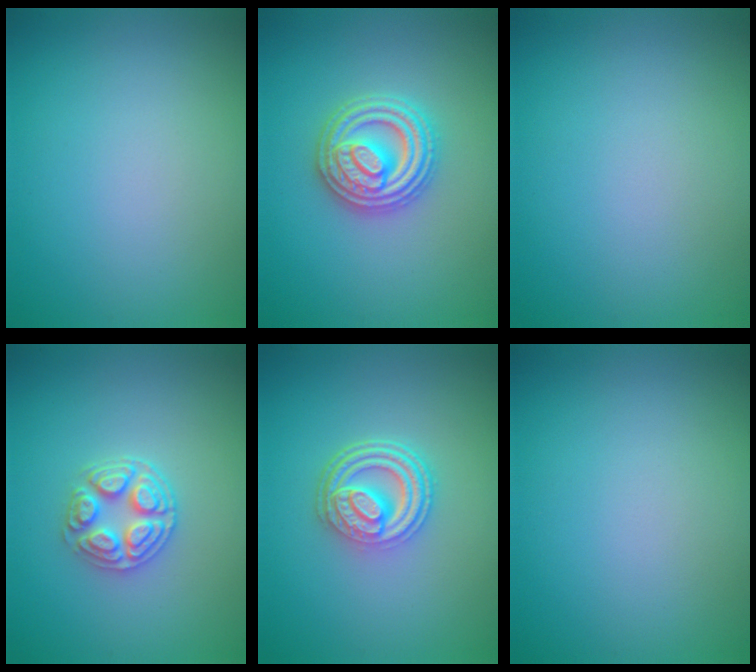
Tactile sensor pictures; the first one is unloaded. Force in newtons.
{"total": 4.9, "press": 4.8, "slide": 0.7}
{"total": 0.0}
{"total": 3.5, "press": 3.3, "slide": 1.3}
{"total": 4.8, "press": 3.6, "slide": 3.1}
{"total": 0.0}